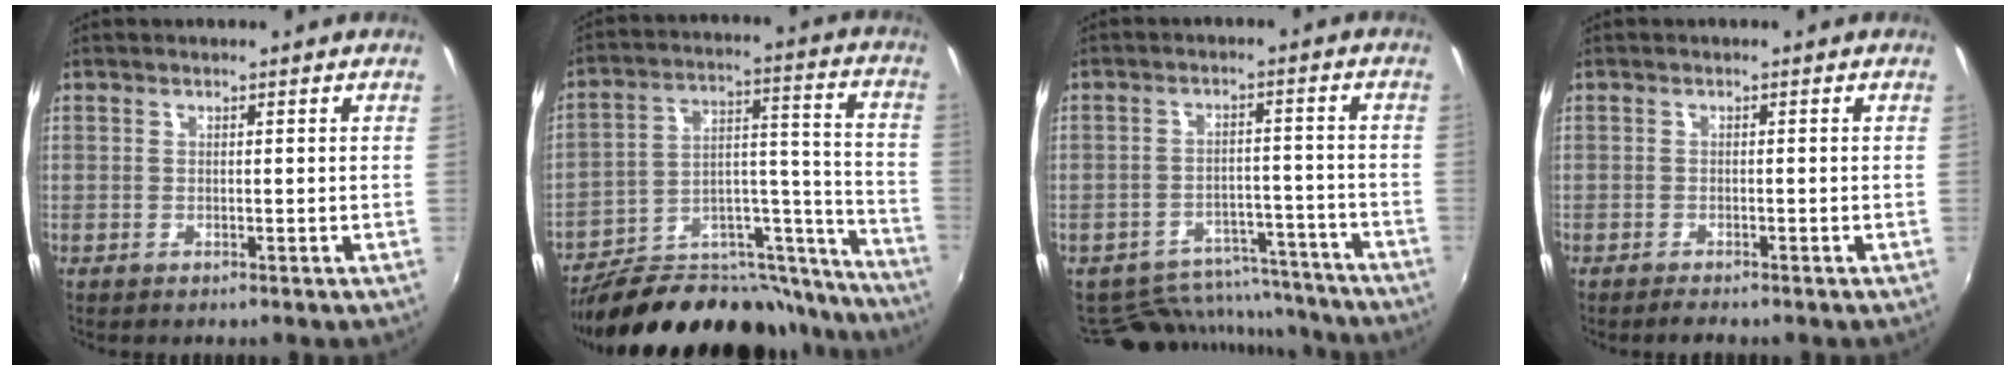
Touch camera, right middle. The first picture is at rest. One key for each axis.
{"total": 29.9, "fx": -25.3, "fy": 9.9, "fz": 12.6, "tx": -0.169, "ty": 0.047, "tz": -0.357}
{"total": 12.9, "fx": -11.2, "fy": 5.5, "fz": 3.0, "tx": -0.065, "ty": 0.026, "tz": -0.135}
{"total": 1.6, "fx": -1.5, "fy": 0.2, "fz": 0.6, "tx": -0.015, "ty": -0.009, "tz": -0.028}